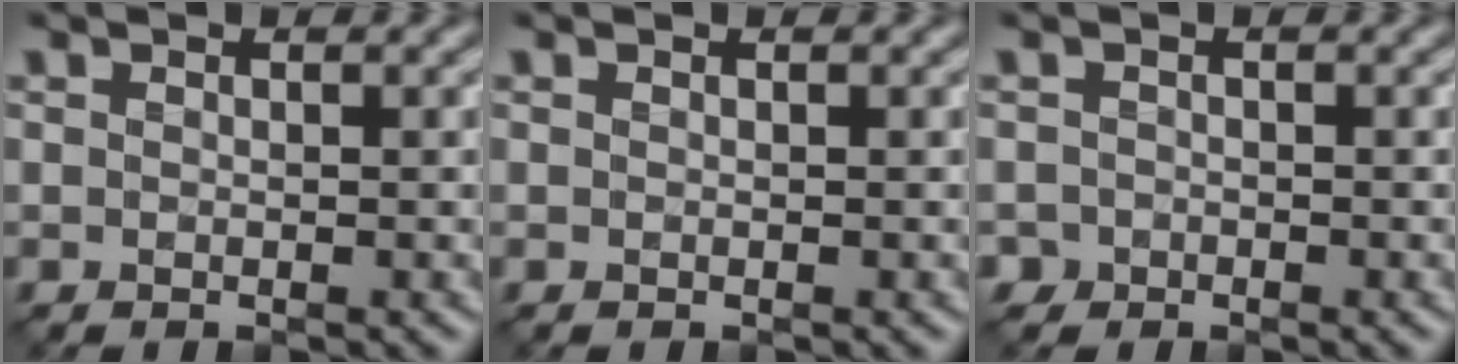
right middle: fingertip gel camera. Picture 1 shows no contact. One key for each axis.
{"total": 0.0}
{"total": 0.9, "fx": -0.6, "fy": 0.7, "fz": -0.2, "tx": 0.010, "ty": -0.003, "tz": -0.012}